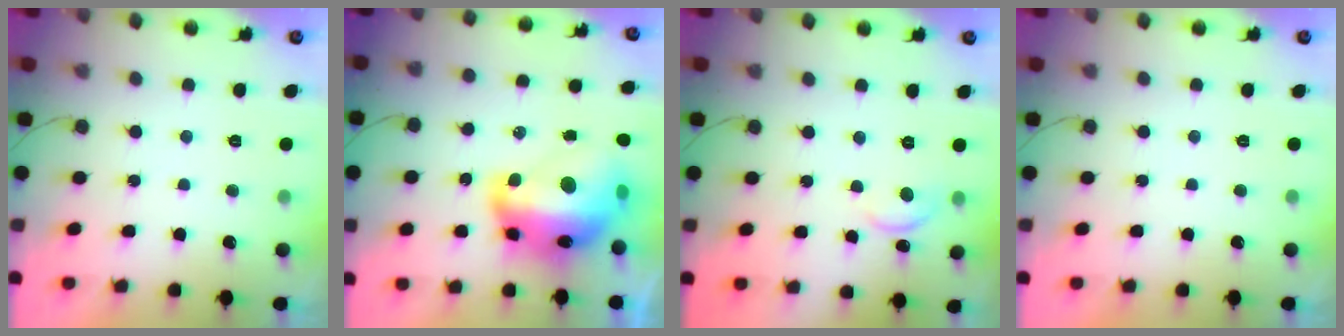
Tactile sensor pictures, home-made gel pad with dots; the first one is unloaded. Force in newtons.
{"total": 21.7, "press": 21.7, "slide": 1.5}
{"total": 8.1, "press": 8.0, "slide": 0.7}
{"total": 0.0}